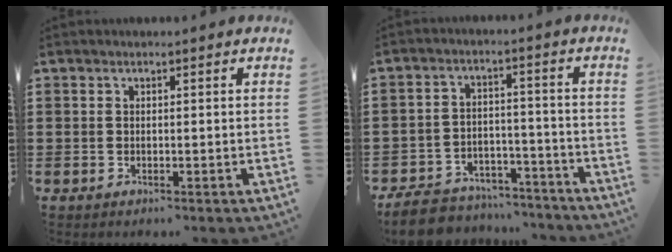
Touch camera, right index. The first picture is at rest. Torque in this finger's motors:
{"motor_torque": [0.05, 0.46, -0.56, -0.21]}